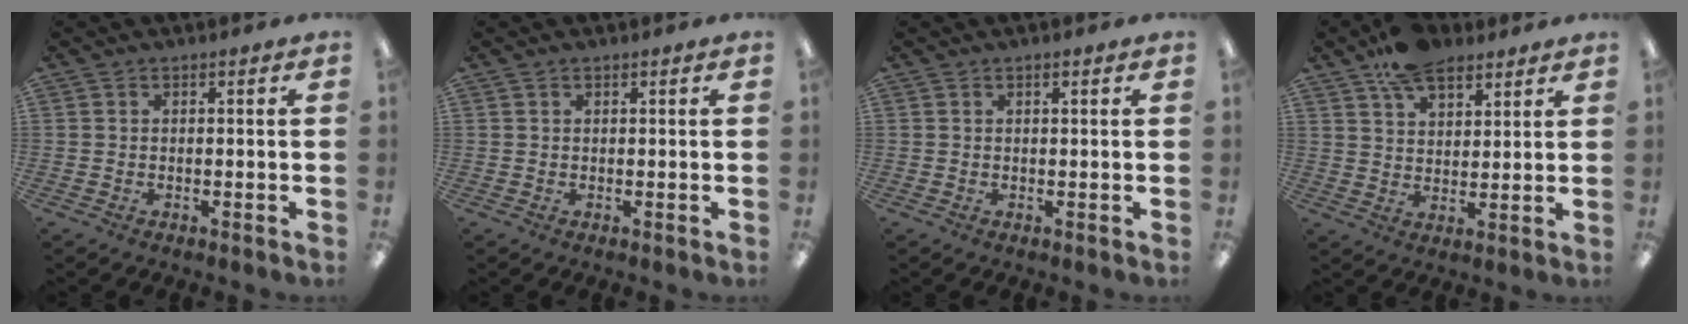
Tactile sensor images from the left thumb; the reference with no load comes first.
{"total": 0.7, "force": [0.5, 0.2, 0.5], "torque": [-0.010, 0.002, 0.008]}
{"total": 0.8, "force": [0.6, 0.1, 0.6], "torque": [-0.013, 0.000, 0.010]}
{"total": 10.3, "force": [7.4, 5.1, 5.1], "torque": [-0.084, -0.032, 0.136]}